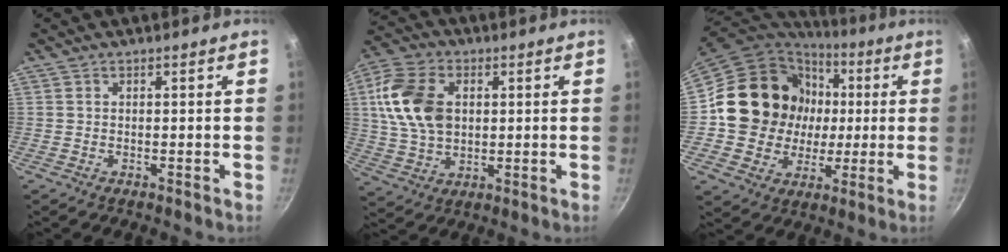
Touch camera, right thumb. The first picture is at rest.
{"total": 14.7, "force": [2.6, 10.1, 10.4], "torque": [-0.189, 0.005, 0.047]}
{"total": 19.3, "force": [2.4, 17.6, 7.5], "torque": [-0.115, 0.020, 0.049]}